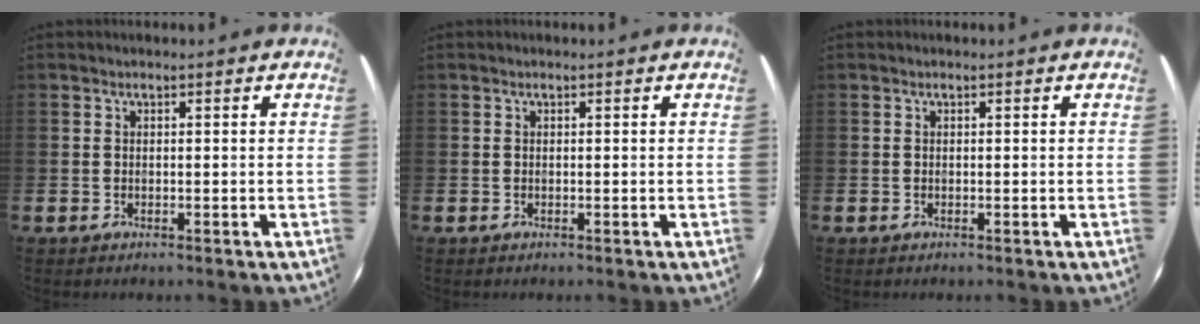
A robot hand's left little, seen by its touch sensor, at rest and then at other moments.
{"total": 0.0}
{"total": 0.0}